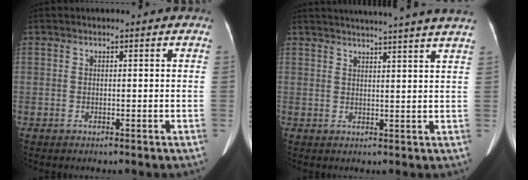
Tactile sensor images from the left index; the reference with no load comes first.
{"total": 16.4, "force": [14.9, -1.3, 6.7], "torque": [-0.109, -0.017, 0.181]}